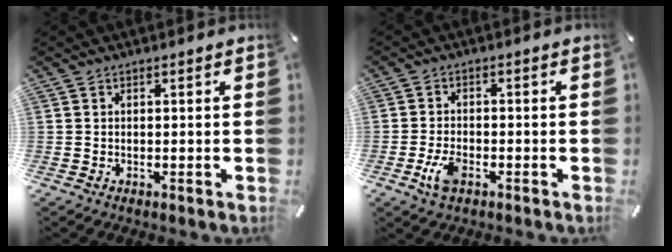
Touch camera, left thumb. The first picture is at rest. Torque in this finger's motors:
{"motor_torque": [-0.04, 0.09, 0.02, 0.00, 0.04]}